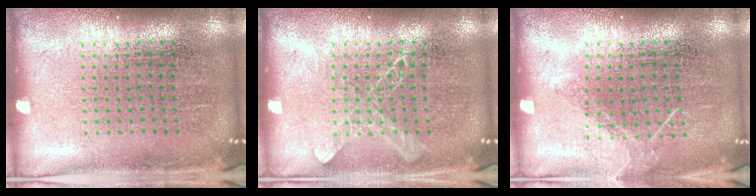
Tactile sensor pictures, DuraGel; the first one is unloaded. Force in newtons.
{"total": 1.3, "press": 1.2, "slide": 0.3}
{"total": 1.0, "press": 0.9, "slide": 0.3}